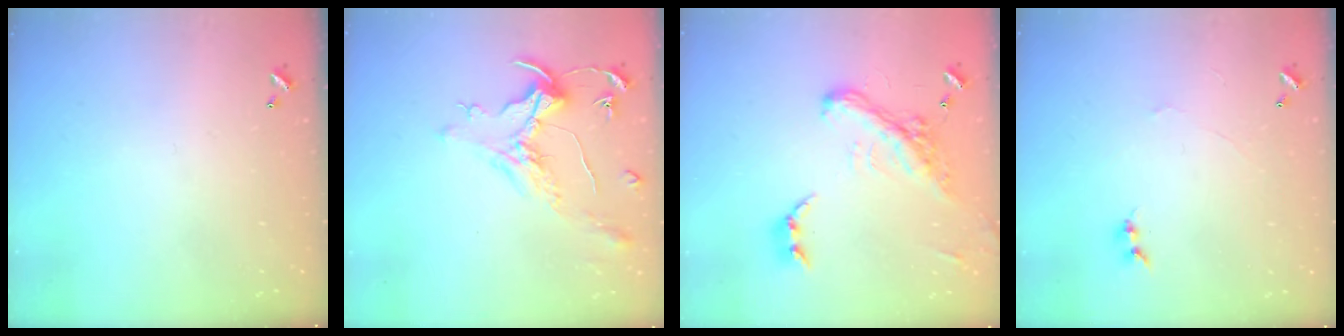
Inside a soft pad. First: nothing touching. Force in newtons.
{"total": 1.6, "press": 1.4, "slide": 0.7}
{"total": 6.3, "press": 6.0, "slide": 1.8}
{"total": 0.0}